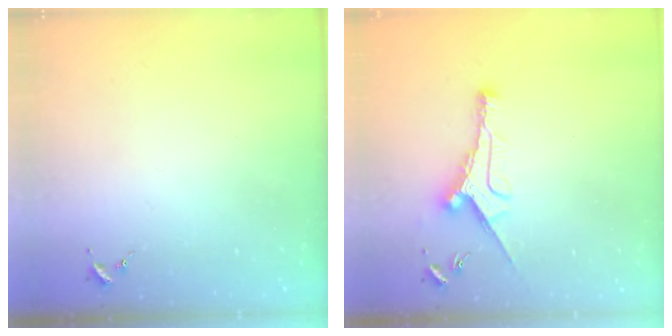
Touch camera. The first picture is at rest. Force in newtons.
{"total": 10.4, "press": 10.3, "slide": 0.4}